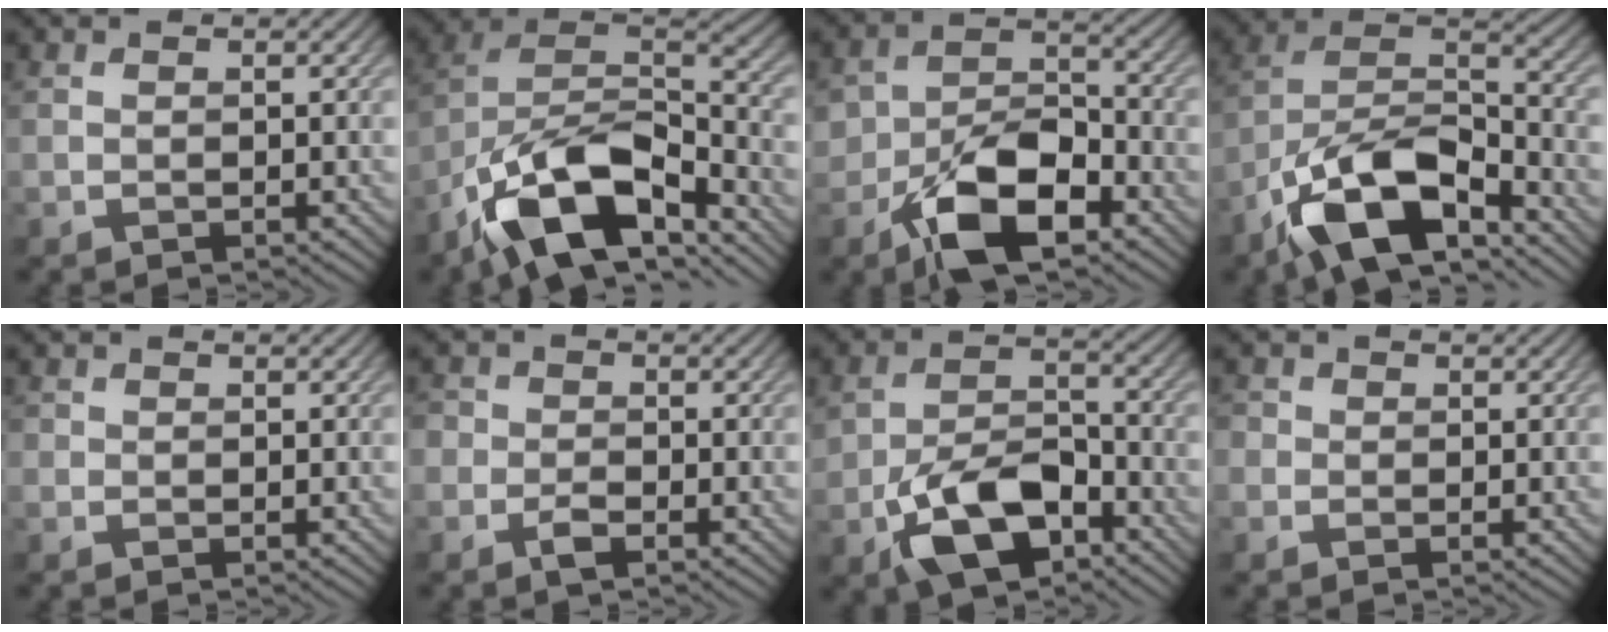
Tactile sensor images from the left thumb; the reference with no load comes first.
{"total": 16.0, "force": [-10.5, 6.7, 10.1], "torque": [-0.214, -0.012, -0.197]}
{"total": 10.5, "force": [-5.5, 5.7, 6.9], "torque": [-0.127, -0.004, -0.101]}
{"total": 14.6, "force": [-9.3, 5.8, 9.6], "torque": [-0.185, -0.006, -0.190]}
{"total": 0.6, "force": [-0.1, 0.6, 0.0], "torque": [0.004, -0.002, -0.005]}
{"total": 2.5, "force": [-1.4, 1.7, 1.3], "torque": [-0.023, 0.000, -0.034]}
{"total": 9.9, "force": [-4.9, 5.2, 6.8], "torque": [-0.136, -0.002, -0.097]}
{"total": 1.4, "force": [-0.2, 1.4, 0.2], "torque": [-0.001, 0.003, -0.012]}